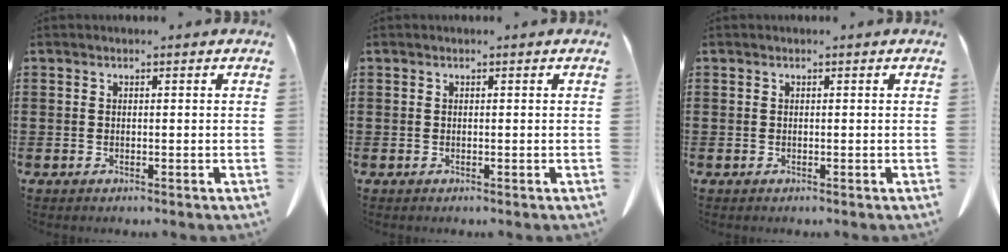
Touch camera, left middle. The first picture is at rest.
{"total": 0.0}
{"total": 0.0}